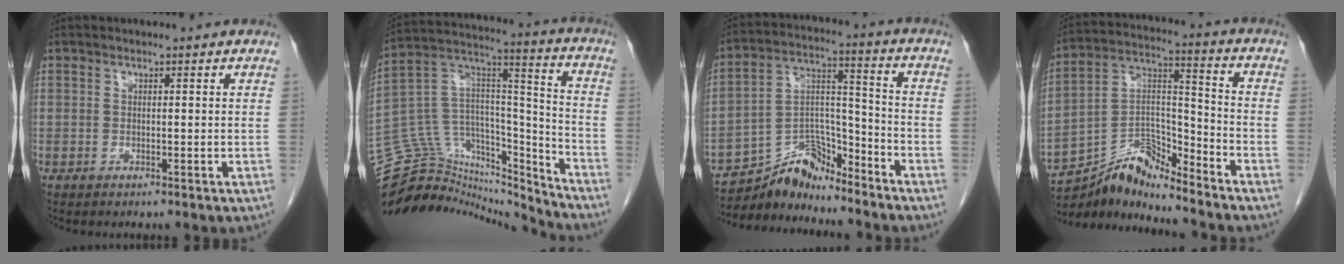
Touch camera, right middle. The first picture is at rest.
{"total": 25.4, "force": [-24.1, 6.6, 4.4], "torque": [-0.118, 0.057, -0.382]}
{"total": 9.8, "force": [-9.5, 2.1, 1.0], "torque": [-0.018, 0.034, -0.179]}
{"total": 11.2, "force": [-11.1, 0.4, 1.9], "torque": [-0.036, 0.039, -0.209]}